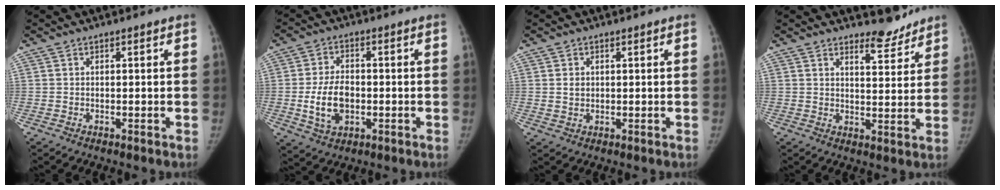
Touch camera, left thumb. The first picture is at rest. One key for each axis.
{"total": 8.7, "fx": -1.6, "fy": 5.8, "fz": 6.4, "tx": -0.107, "ty": 0.007, "tz": -0.022}
{"total": 2.2, "fx": 0.4, "fy": 1.8, "fz": 1.2, "tx": -0.011, "ty": -0.003, "tz": 0.012}
{"total": 5.3, "fx": 4.9, "fy": 1.5, "fz": 1.4, "tx": 0.000, "ty": -0.045, "tz": 0.076}